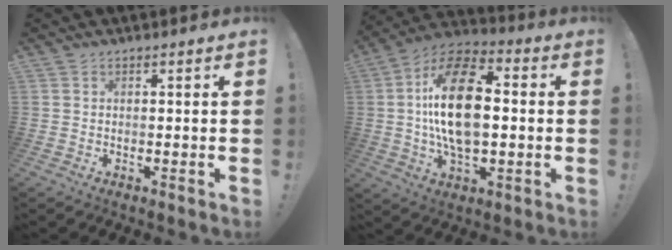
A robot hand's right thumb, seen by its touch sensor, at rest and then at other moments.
{"total": 20.9, "force": [0.9, 11.7, 17.3], "torque": [-0.311, 0.004, 0.007]}